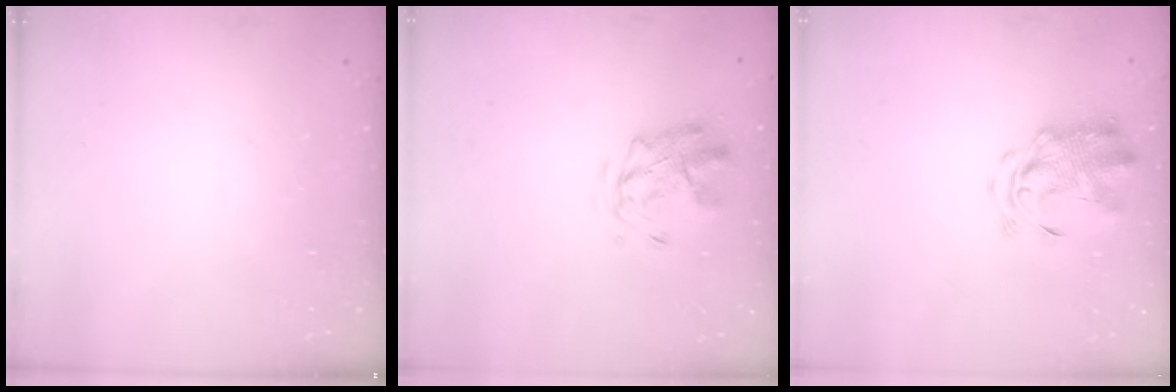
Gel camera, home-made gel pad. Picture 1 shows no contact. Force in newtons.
{"total": 2.8, "press": 2.4, "slide": 1.4}
{"total": 3.9, "press": 3.7, "slide": 1.1}